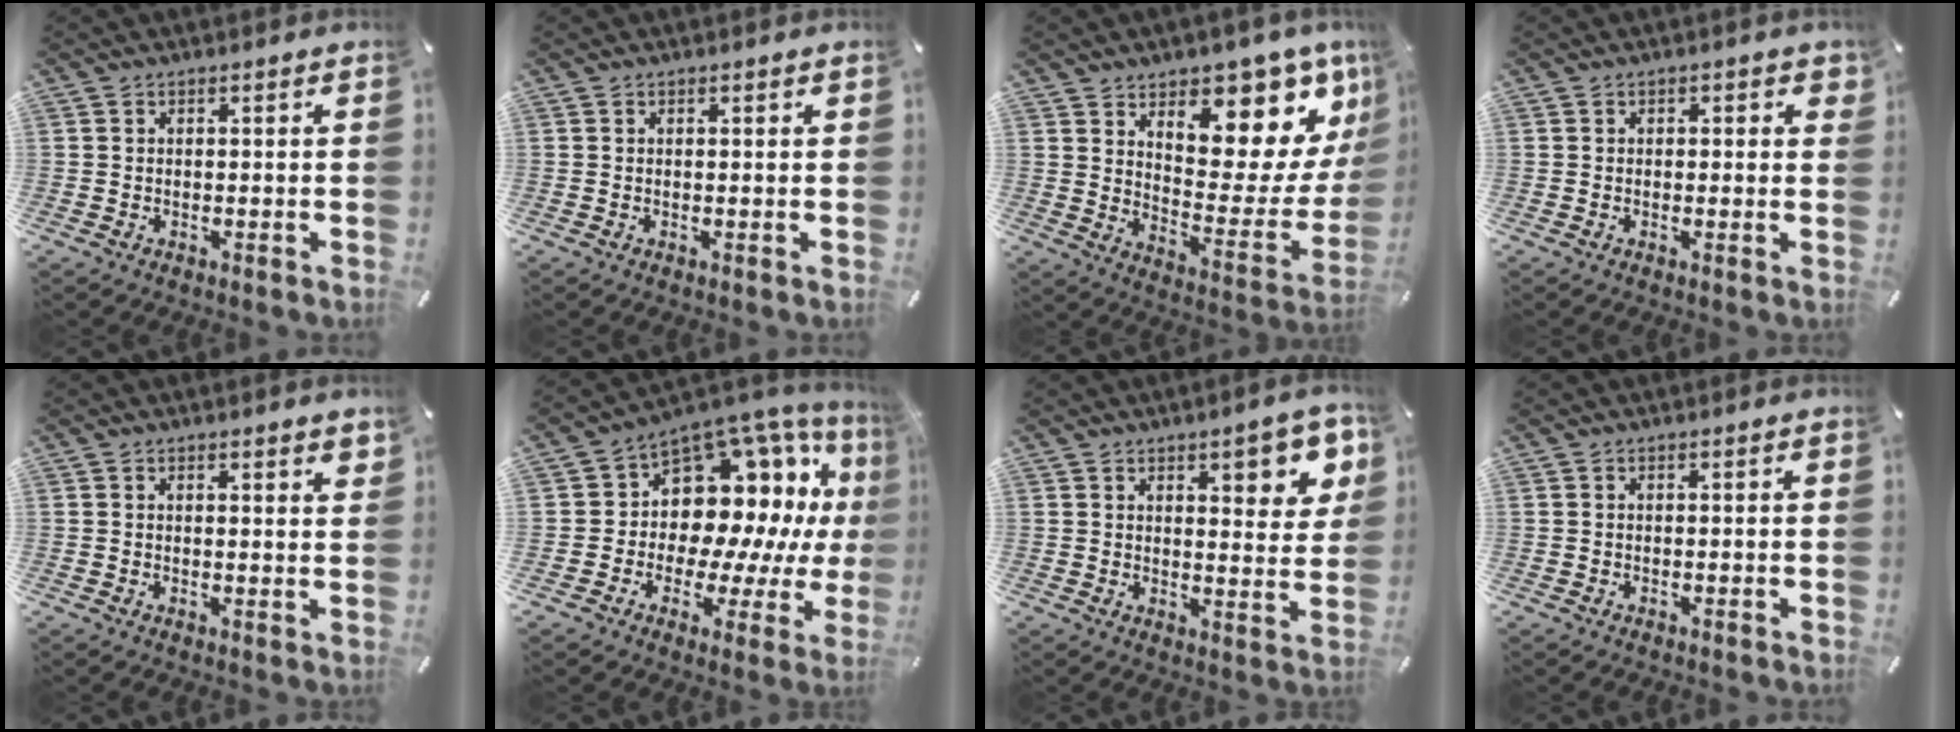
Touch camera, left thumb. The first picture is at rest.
{"total": 0.0}
{"total": 13.5, "force": [10.4, 5.8, 6.3], "torque": [-0.061, -0.113, 0.168]}
{"total": 1.1, "force": [0.2, 0.9, 0.7], "torque": [0.002, -0.001, -0.001]}
{"total": 1.7, "force": [1.5, 0.3, 0.7], "torque": [-0.008, -0.004, 0.026]}
{"total": 15.1, "force": [5.9, 11.2, 8.2], "torque": [-0.117, -0.081, 0.111]}
{"total": 9.2, "force": [5.4, 3.5, 6.6], "torque": [-0.080, -0.026, 0.086]}
{"total": 0.0}